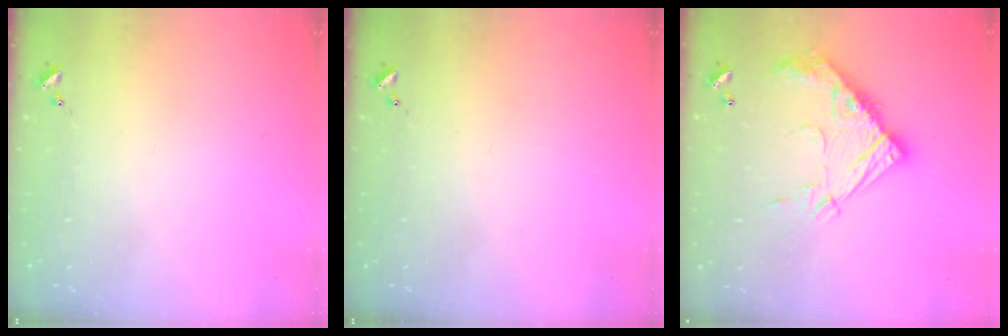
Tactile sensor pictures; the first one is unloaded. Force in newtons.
{"total": 0.0}
{"total": 15.9, "press": 15.9, "slide": 0.8}